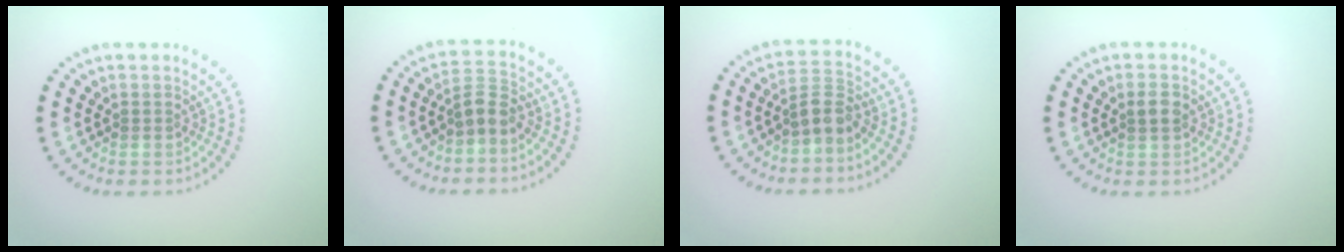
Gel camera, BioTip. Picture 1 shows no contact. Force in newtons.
{"total": 2.2, "press": 1.8, "slide": 1.2}
{"total": 2.7, "press": 2.2, "slide": 1.6}
{"total": 1.5, "press": 1.5, "slide": 0.3}